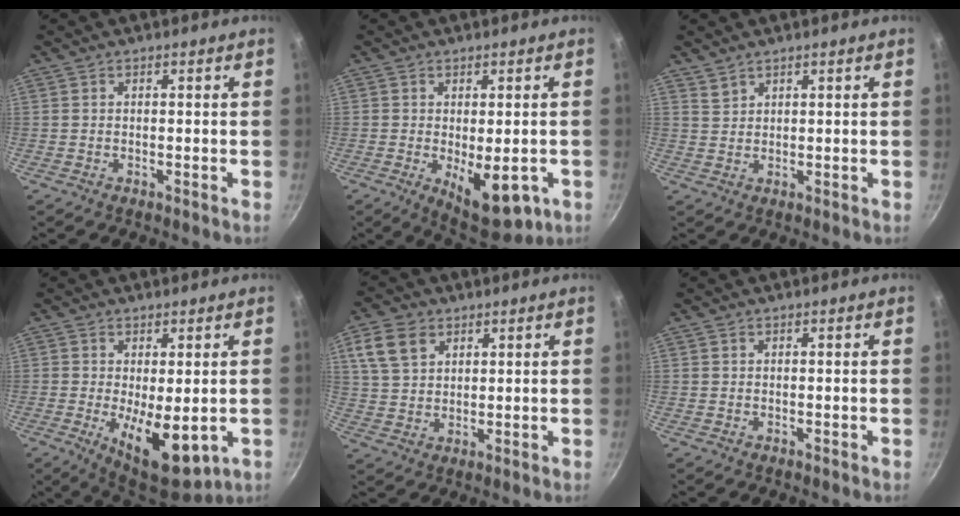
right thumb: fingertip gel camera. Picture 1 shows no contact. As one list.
[{"total": 11.3, "force": [-3.5, 5.0, 9.5], "torque": [-0.105, -0.008, -0.032]}, {"total": 1.7, "force": [1.5, 0.8, 0.3], "torque": [0.003, -0.001, 0.032]}, {"total": 11.1, "force": [-1.6, 4.7, 9.9], "torque": [-0.137, -0.016, -0.011]}, {"total": 8.5, "force": [3.9, 5.9, 4.7], "torque": [-0.077, 0.002, 0.077]}, {"total": 0.0}]